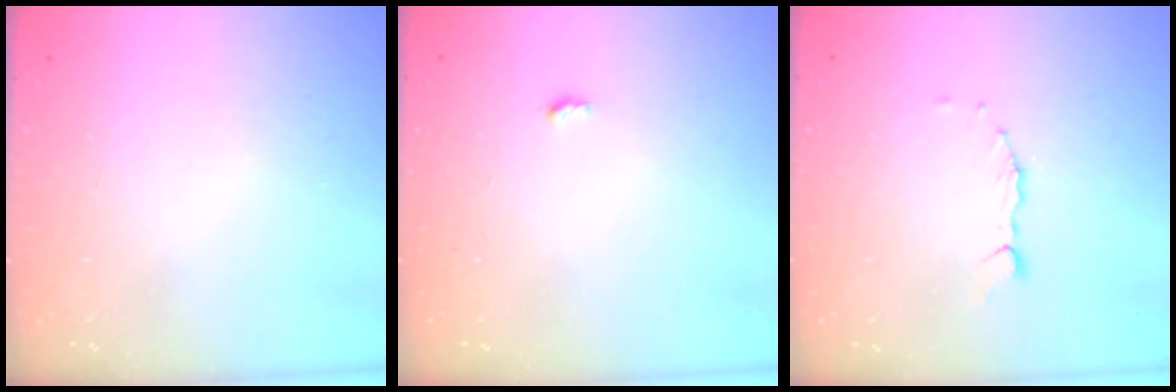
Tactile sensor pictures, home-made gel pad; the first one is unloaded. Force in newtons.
{"total": 3.0, "press": 3.0, "slide": 0.2}
{"total": 1.5, "press": 1.5, "slide": 0.2}